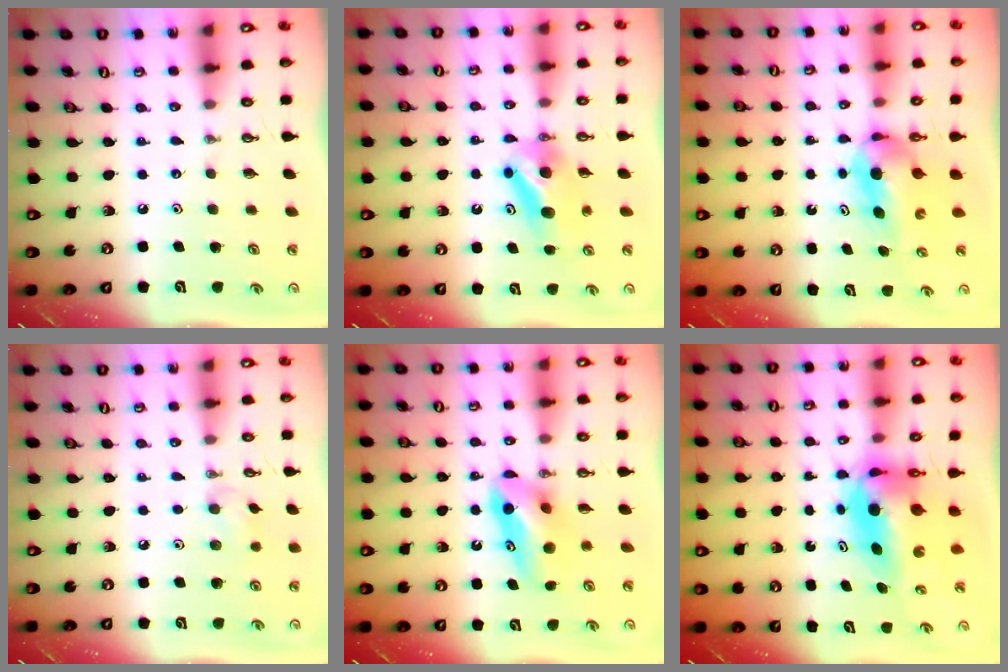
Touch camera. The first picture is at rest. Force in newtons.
{"total": 8.2, "press": 5.9, "slide": 5.7}
{"total": 5.9, "press": 4.5, "slide": 3.8}
{"total": 6.6, "press": 6.6, "slide": 0.9}
{"total": 8.8, "press": 8.6, "slide": 1.4}
{"total": 8.4, "press": 7.8, "slide": 3.0}